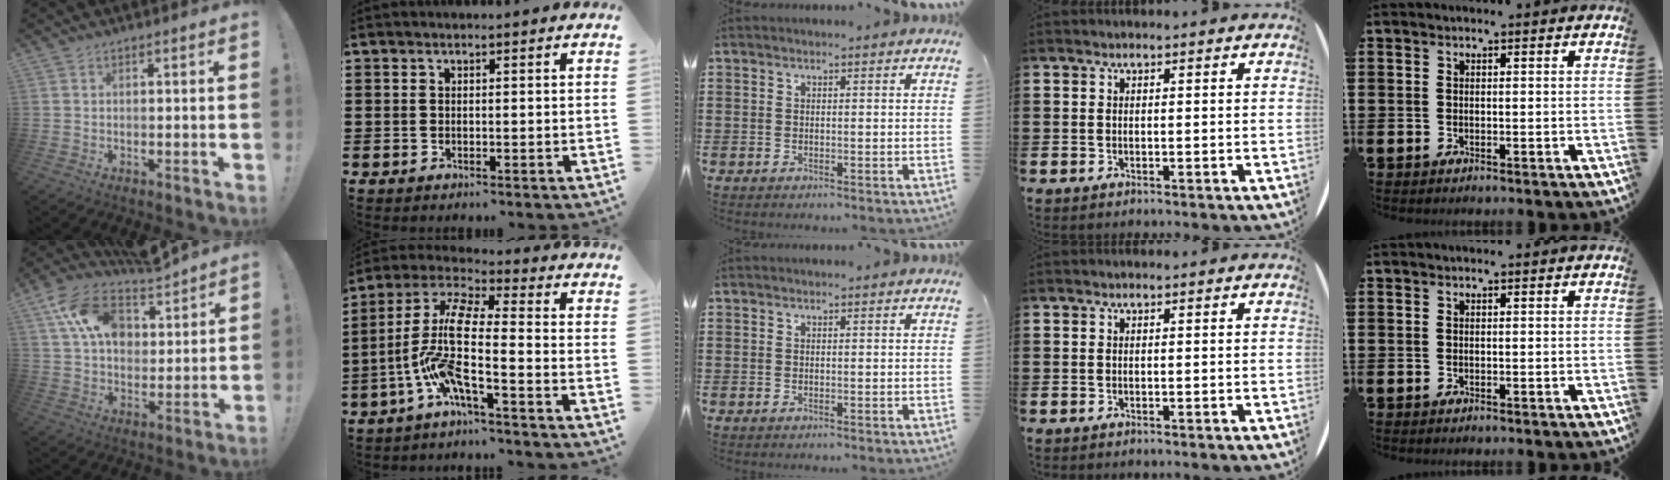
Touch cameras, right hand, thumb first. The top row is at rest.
{"thumb": {"total": 15.0, "force": [9.4, 8.2, 8.3], "torque": [-0.157, -0.041, 0.175]}, "index": {"total": 10.3, "force": [-3.9, 1.7, 9.5], "torque": [-0.229, -0.028, -0.086]}}